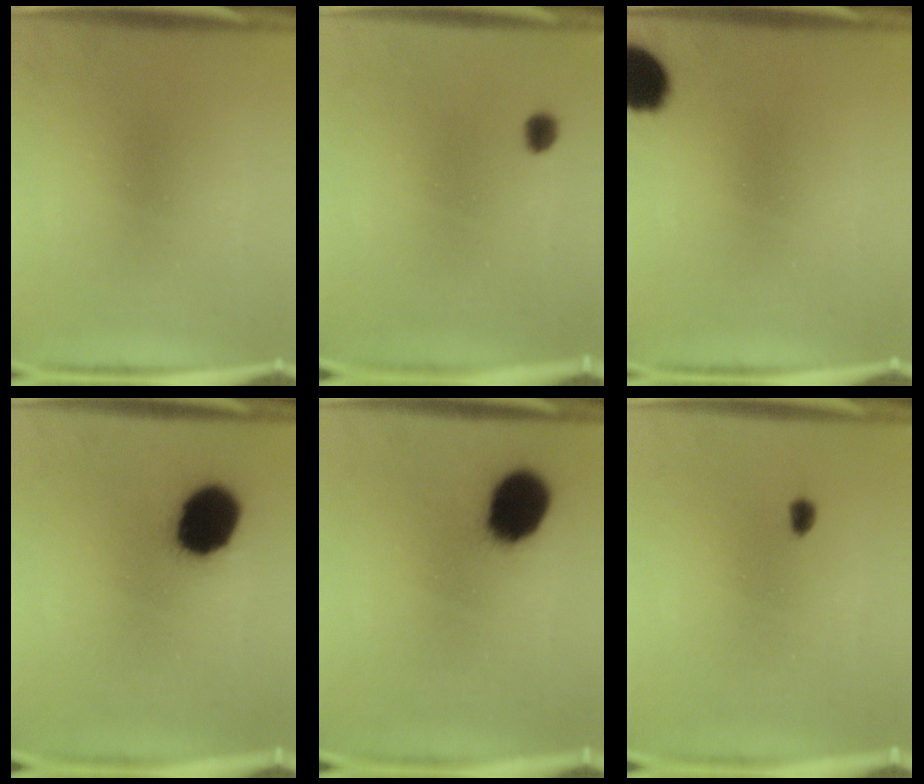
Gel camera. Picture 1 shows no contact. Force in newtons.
{"total": 1.9}
{"total": 10.0}
{"total": 15.0}
{"total": 13.7}
{"total": 1.7}